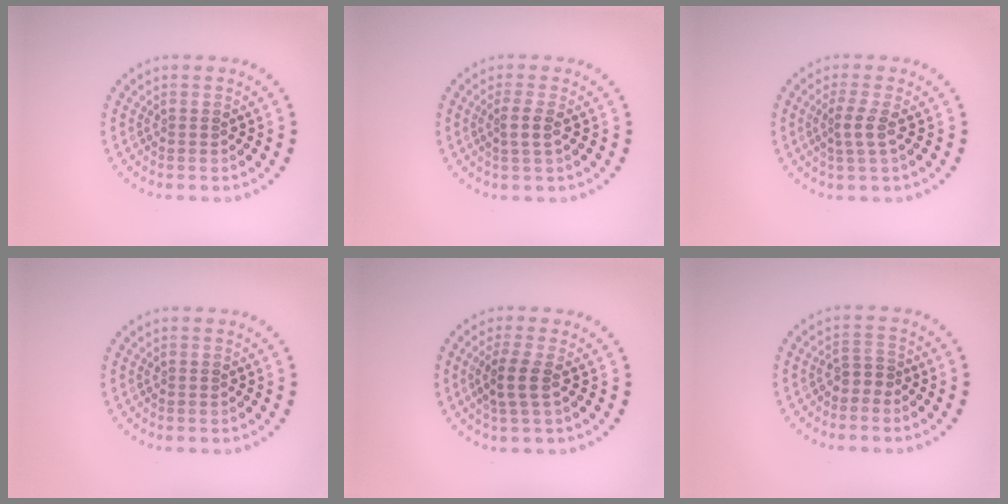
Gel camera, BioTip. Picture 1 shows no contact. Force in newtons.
{"total": 1.5, "press": 1.2, "slide": 0.9}
{"total": 1.8, "press": 1.4, "slide": 1.2}
{"total": 0.0}
{"total": 2.2, "press": 1.9, "slide": 1.2}
{"total": 1.5, "press": 1.2, "slide": 0.9}